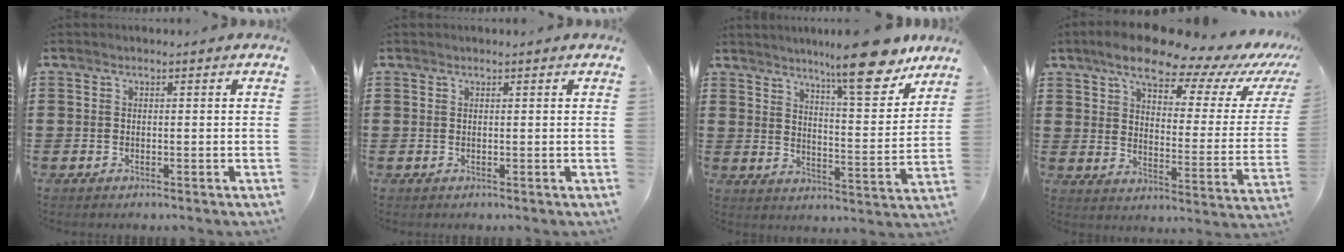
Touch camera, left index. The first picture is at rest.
{"total": 0.0}
{"total": 12.8, "force": [10.2, 1.4, 7.6], "torque": [-0.119, -0.058, 0.167]}
{"total": 11.3, "force": [9.1, 2.9, 6.1], "torque": [-0.118, -0.057, 0.149]}